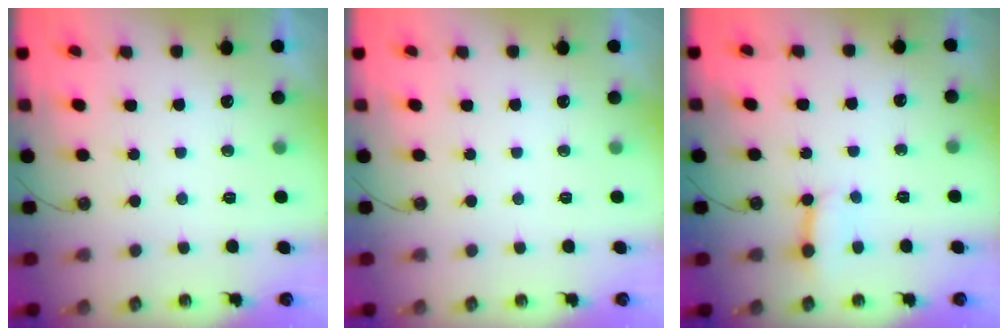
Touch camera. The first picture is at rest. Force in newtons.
{"total": 0.0}
{"total": 3.0, "press": 2.9, "slide": 0.4}